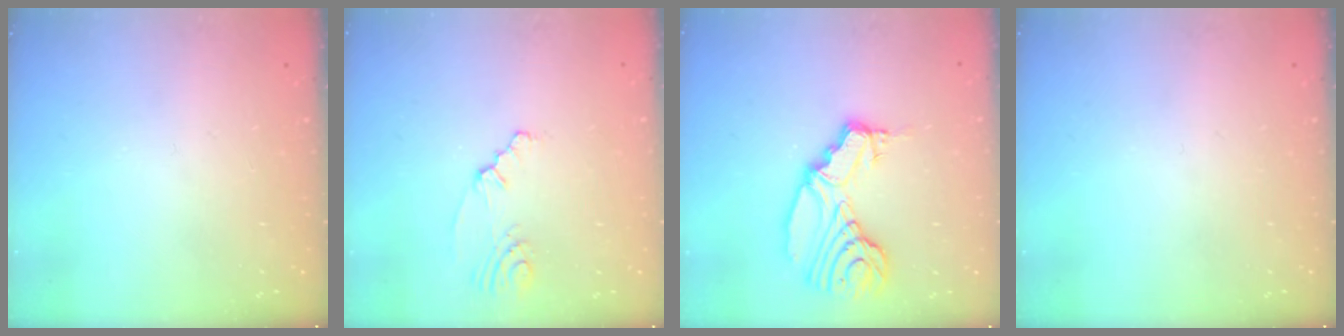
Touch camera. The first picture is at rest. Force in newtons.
{"total": 2.3, "press": 2.0, "slide": 1.2}
{"total": 14.5, "press": 14.4, "slide": 1.5}
{"total": 0.0}